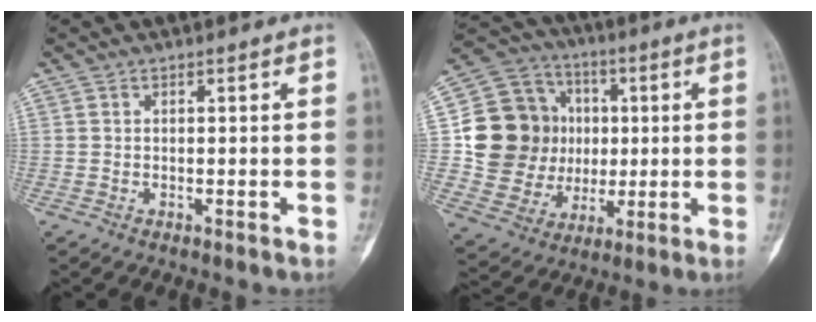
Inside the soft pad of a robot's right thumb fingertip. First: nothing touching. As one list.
[{"total": 18.7, "force": [1.5, 16.8, 8.2], "torque": [-0.104, 0.025, 0.043]}]